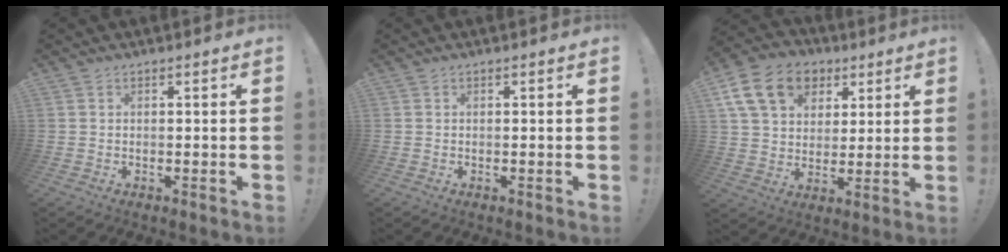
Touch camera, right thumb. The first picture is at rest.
{"total": 0.0}
{"total": 17.6, "force": [7.5, 13.0, 9.2], "torque": [-0.137, -0.026, 0.145]}